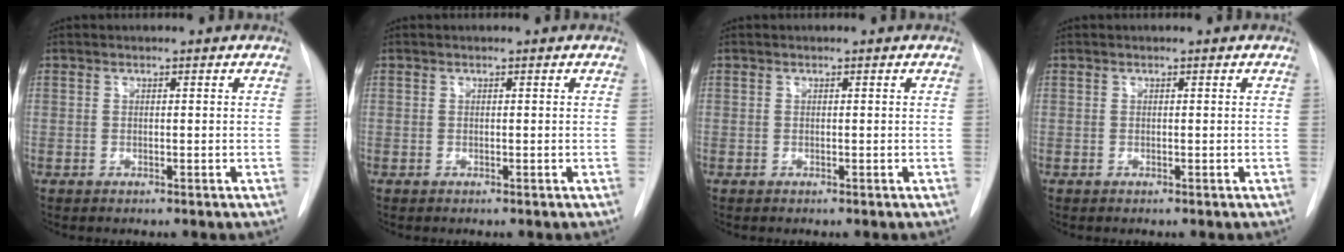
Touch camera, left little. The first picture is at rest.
{"total": 0.0}
{"total": 0.0}
{"total": 0.0}